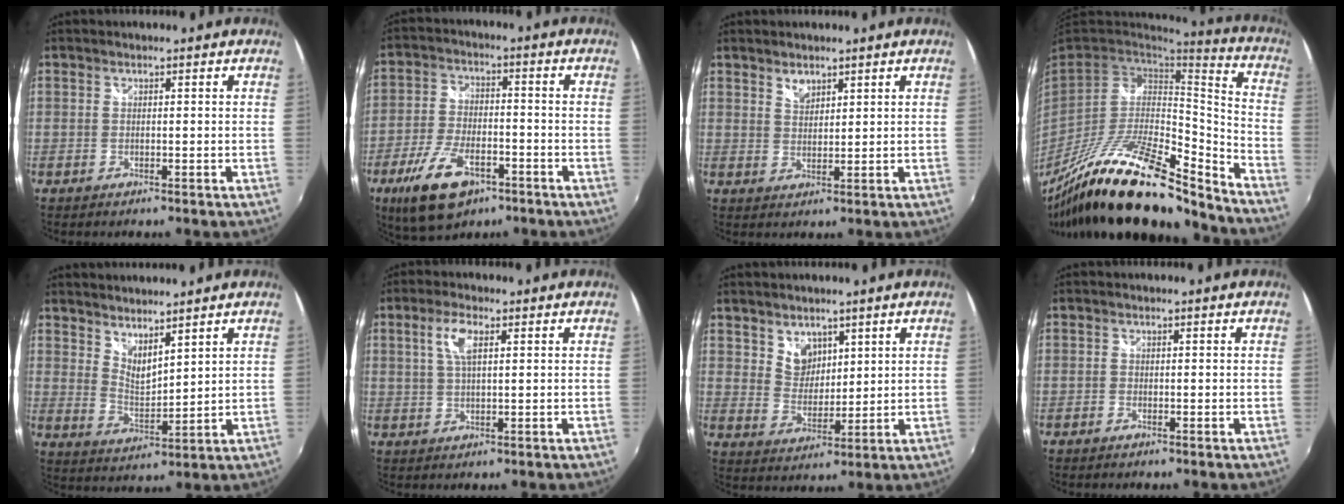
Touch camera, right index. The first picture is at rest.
{"total": 13.2, "force": [-7.5, 6.3, 8.8], "torque": [-0.191, -0.018, -0.133]}
{"total": 2.9, "force": [2.2, 1.5, 1.2], "torque": [-0.016, 0.000, 0.039]}
{"total": 26.5, "force": [-20.3, 6.1, 15.9], "torque": [-0.277, -0.038, -0.345]}
{"total": 6.7, "force": [5.7, 1.6, 3.1], "torque": [-0.047, -0.008, 0.104]}
{"total": 4.9, "force": [1.8, 1.8, 4.3], "torque": [-0.082, 0.006, 0.034]}
{"total": 5.5, "force": [3.6, 3.9, 1.5], "torque": [-0.012, 0.004, 0.071]}
{"total": 0.6, "force": [-0.6, 0.2, 0.0], "torque": [-0.001, -0.003, -0.013]}